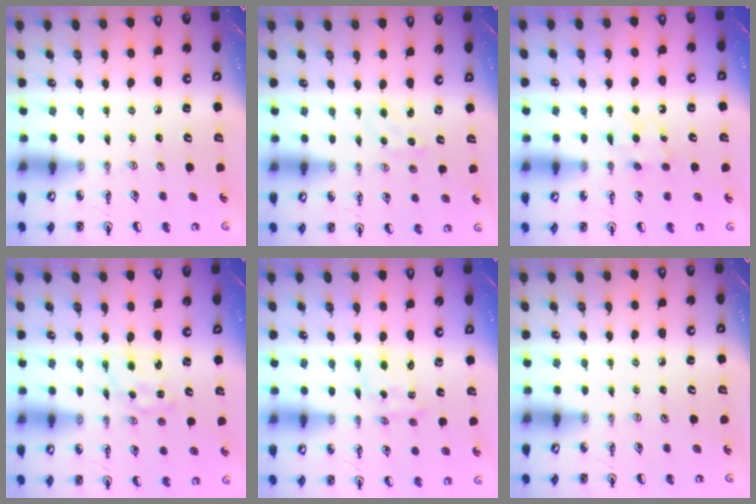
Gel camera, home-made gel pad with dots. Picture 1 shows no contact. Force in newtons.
{"total": 0.9, "press": 0.8, "slide": 0.2}
{"total": 8.0, "press": 8.0, "slide": 0.8}
{"total": 1.7, "press": 1.7, "slide": 0.3}
{"total": 1.0, "press": 0.9, "slide": 0.5}
{"total": 0.0}